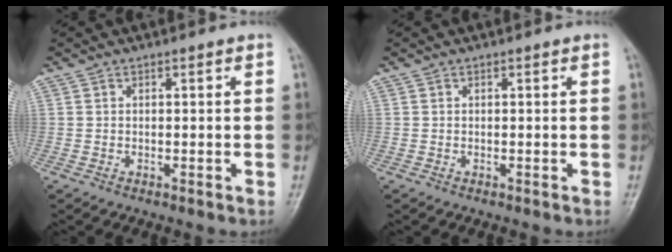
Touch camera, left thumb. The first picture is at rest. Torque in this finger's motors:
{"motor_torque": [0.00, 0.00, -0.04, -0.04, 0.00]}